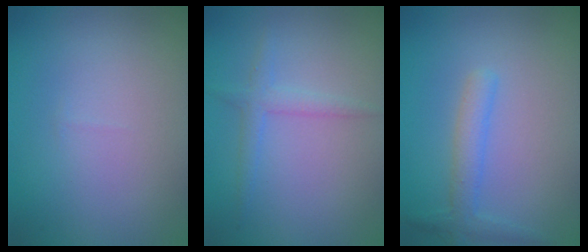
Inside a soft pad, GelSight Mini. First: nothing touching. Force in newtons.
{"total": 1.7, "press": 1.7, "slide": 0.1}
{"total": 2.2, "press": 2.2, "slide": 0.1}